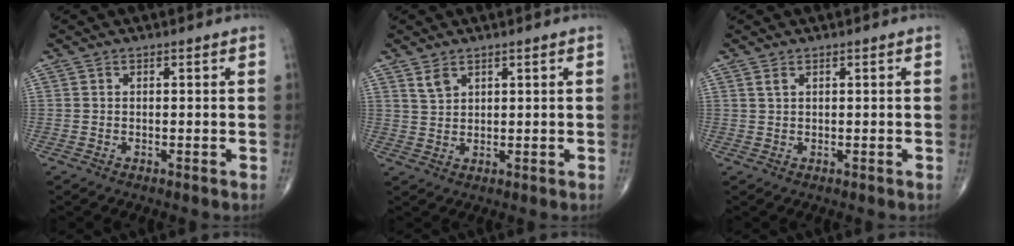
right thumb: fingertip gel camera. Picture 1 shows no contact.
{"total": 2.6, "force": [1.8, 1.4, 1.3], "torque": [-0.021, -0.007, 0.042]}
{"total": 0.9, "force": [0.6, 0.4, 0.6], "torque": [-0.012, 0.005, 0.013]}